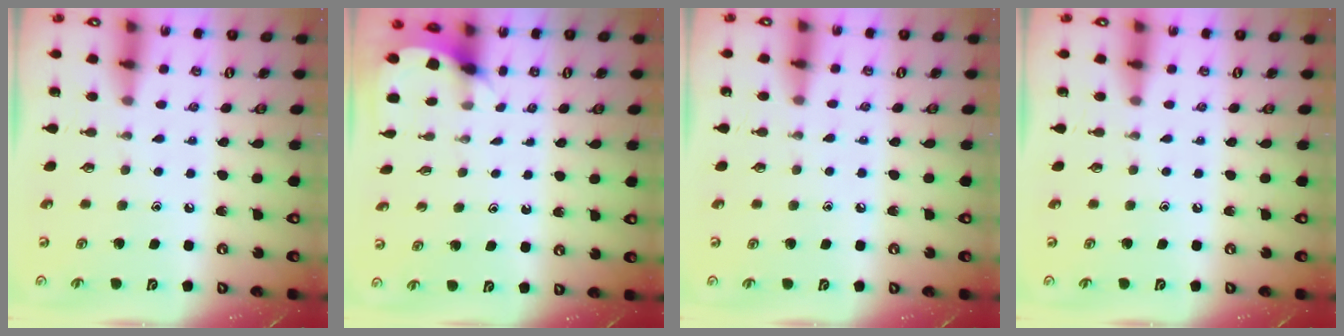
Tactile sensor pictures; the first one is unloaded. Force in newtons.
{"total": 2.5, "press": 2.5, "slide": 0.1}
{"total": 5.0, "press": 5.0, "slide": 0.6}
{"total": 0.0}